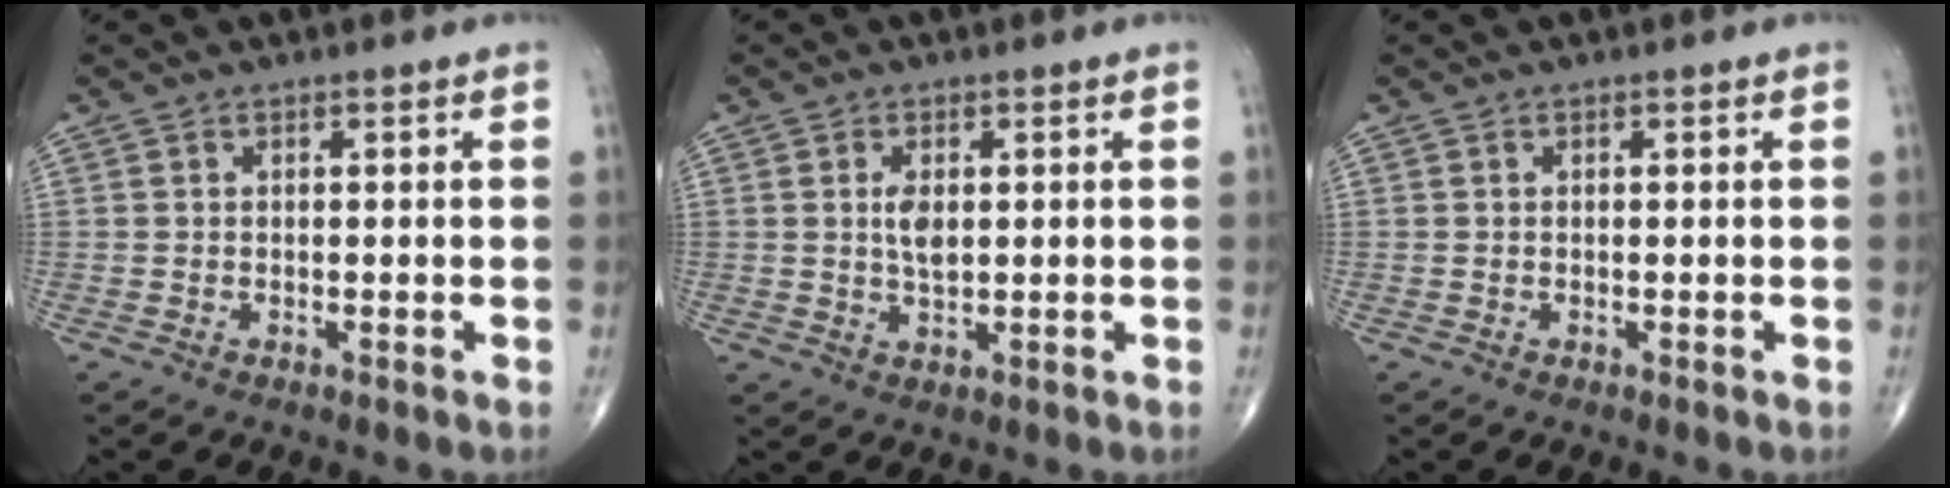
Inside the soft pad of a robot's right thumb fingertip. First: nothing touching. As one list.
[{"total": 3.7, "force": [0.7, 1.8, 3.2], "torque": [-0.055, -0.008, 0.015]}, {"total": 0.0}]